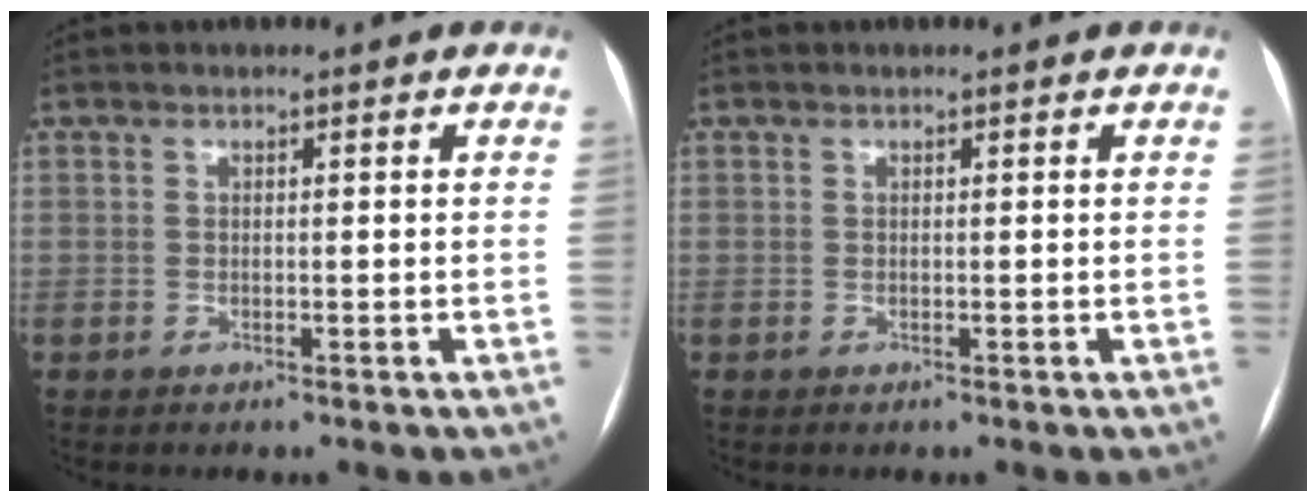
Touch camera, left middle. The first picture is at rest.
{"total": 0.0}